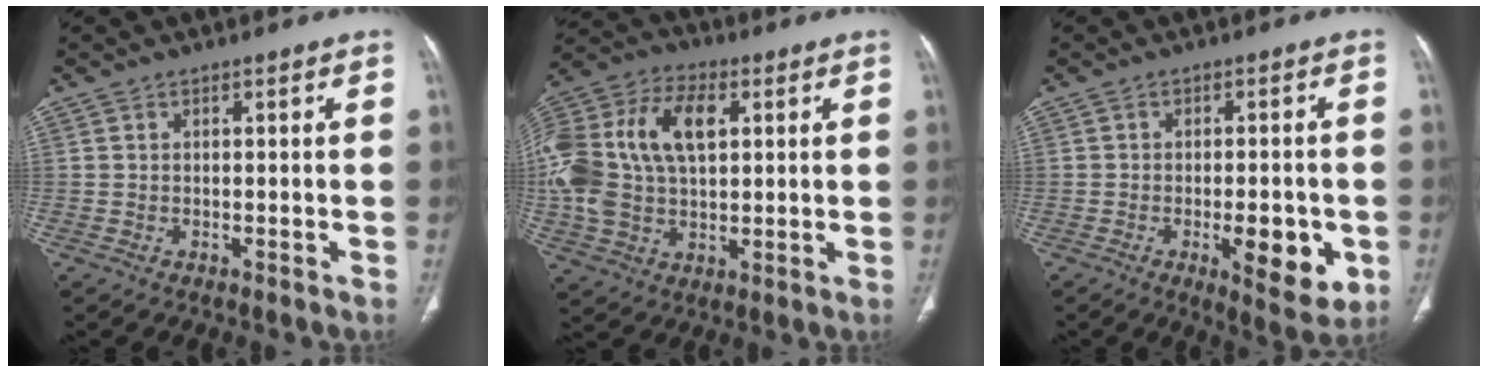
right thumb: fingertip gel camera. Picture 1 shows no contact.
{"total": 21.3, "force": [3.9, 12.9, 16.5], "torque": [-0.351, 0.018, 0.068]}
{"total": 10.2, "force": [-3.0, 3.8, 9.0], "torque": [-0.106, -0.007, -0.035]}